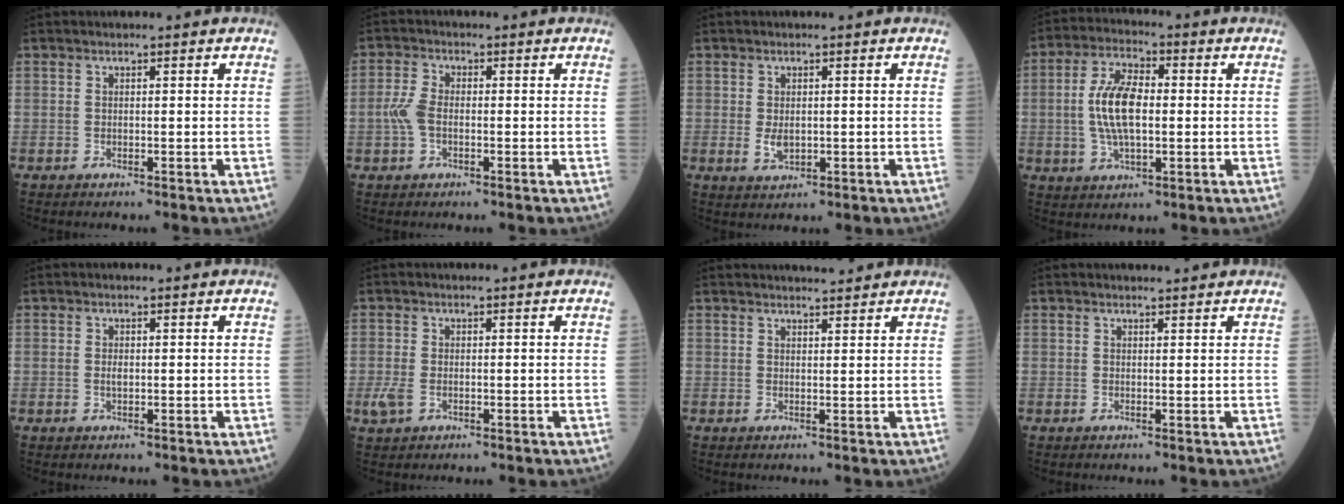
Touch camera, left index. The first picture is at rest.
{"total": 3.7, "force": [-0.8, 2.0, 3.0], "torque": [-0.083, 0.006, -0.020]}
{"total": 2.5, "force": [-0.1, 1.5, 2.0], "torque": [-0.041, -0.005, 0.004]}
{"total": 9.4, "force": [-0.1, 3.6, 8.7], "torque": [-0.185, 0.010, -0.001]}
{"total": 0.8, "force": [0.0, 0.4, 0.7], "torque": [-0.014, -0.001, 0.001]}
{"total": 2.6, "force": [-0.8, 1.6, 1.9], "torque": [-0.056, -0.004, -0.016]}
{"total": 3.6, "force": [3.5, 0.3, 0.9], "torque": [-0.017, 0.014, 0.049]}
{"total": 1.5, "force": [1.5, 0.0, 0.2], "torque": [-0.007, 0.002, 0.025]}